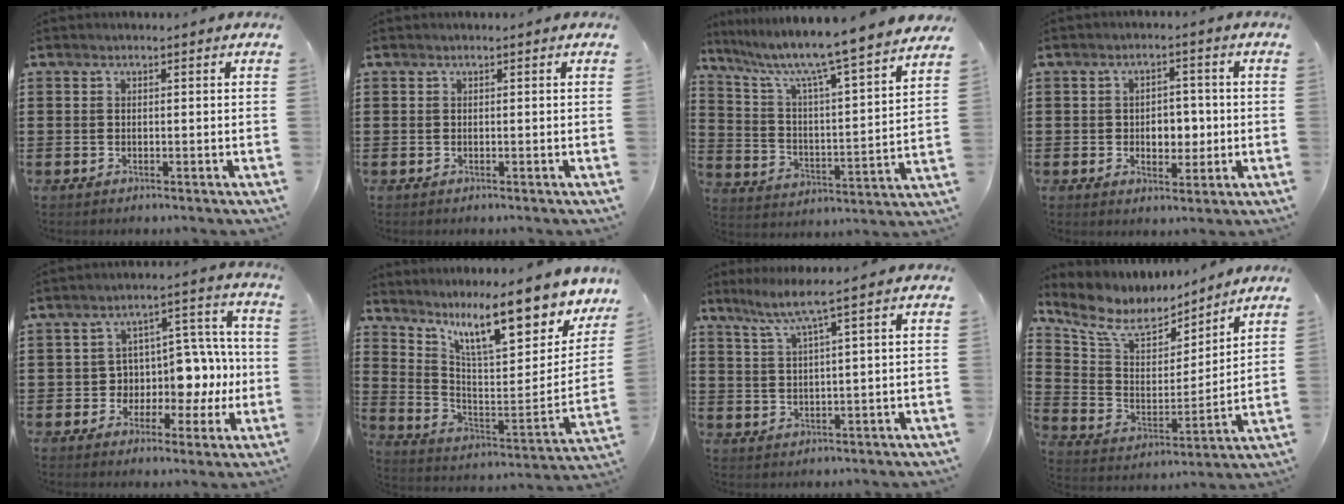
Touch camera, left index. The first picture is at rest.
{"total": 0.0}
{"total": 7.8, "force": [6.6, -0.4, 4.0], "torque": [-0.107, -0.059, 0.100]}
{"total": 4.4, "force": [-0.5, 3.2, 3.0], "torque": [-0.042, 0.000, -0.021]}
{"total": 7.4, "force": [0.0, 6.5, 3.6], "torque": [-0.071, -0.006, 0.003]}
{"total": 12.8, "force": [8.7, 2.7, 9.0], "torque": [-0.170, -0.057, 0.141]}
{"total": 4.3, "force": [2.6, -0.8, 3.3], "torque": [-0.076, -0.011, 0.040]}
{"total": 8.8, "force": [7.0, 4.0, 3.3], "torque": [-0.107, -0.039, 0.123]}